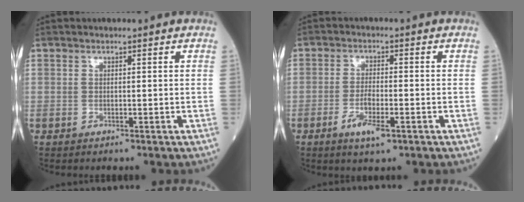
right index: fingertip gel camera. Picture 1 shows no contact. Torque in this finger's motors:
{"motor_torque": [0.61, -0.33, 0.10, 0.06]}